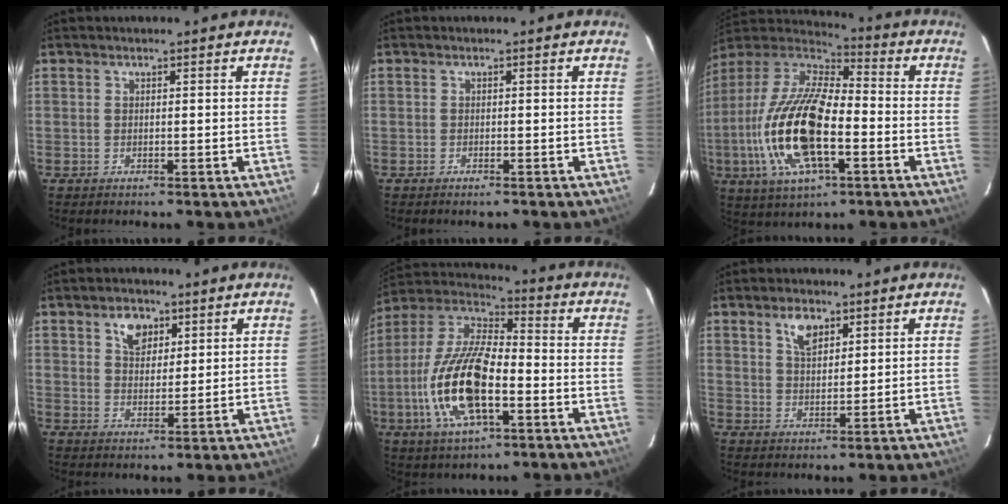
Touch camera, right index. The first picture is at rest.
{"total": 0.9, "force": [-0.7, 0.3, 0.4], "torque": [-0.010, -0.001, -0.013]}
{"total": 21.0, "force": [-5.1, 8.1, 18.7], "torque": [-0.392, -0.015, -0.100]}
{"total": 5.3, "force": [2.8, 3.6, 2.8], "torque": [-0.032, 0.007, 0.051]}
{"total": 18.1, "force": [-5.3, 7.0, 15.8], "torque": [-0.332, -0.006, -0.106]}
{"total": 4.8, "force": [2.8, 2.4, 3.1], "torque": [-0.054, 0.006, 0.052]}